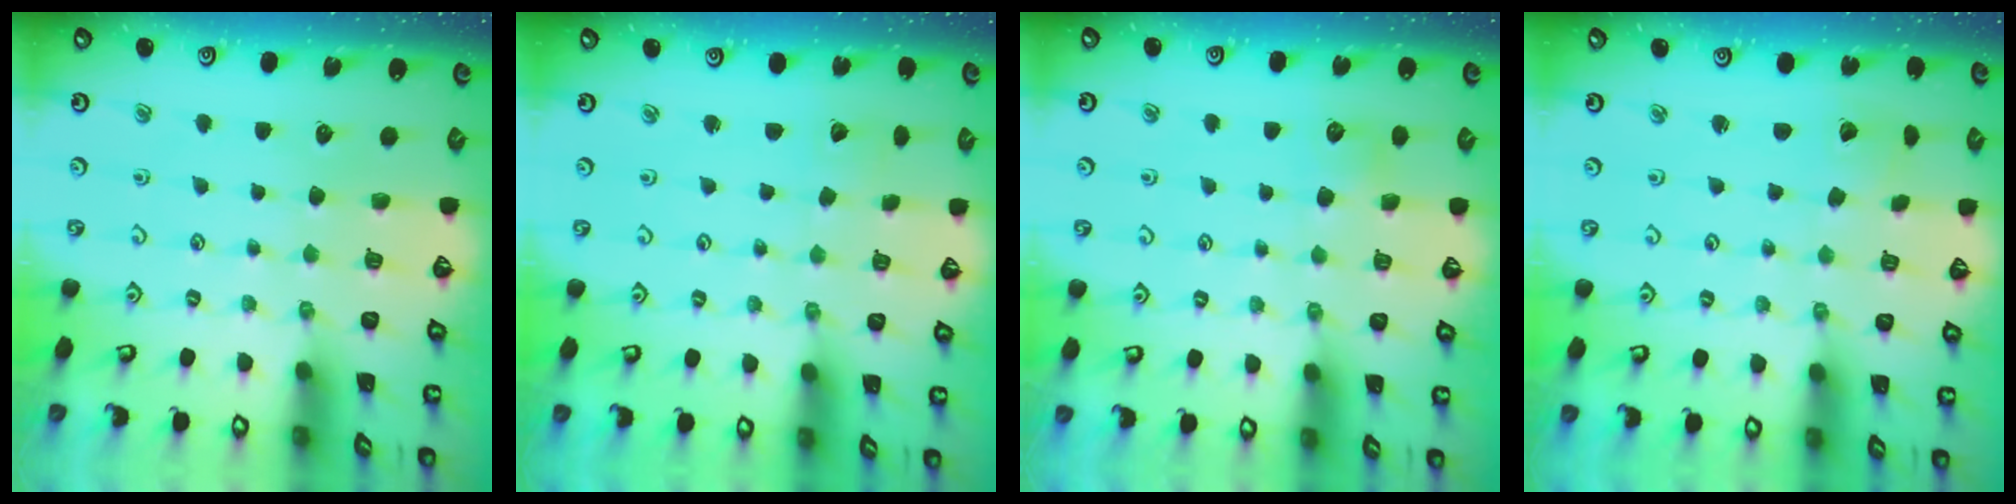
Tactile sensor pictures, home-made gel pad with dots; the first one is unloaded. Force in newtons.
{"total": 1.2, "press": 1.2, "slide": 0.1}
{"total": 5.2, "press": 5.2, "slide": 0.6}
{"total": 2.1, "press": 2.1, "slide": 0.1}